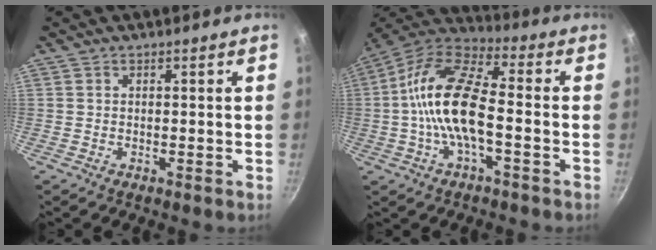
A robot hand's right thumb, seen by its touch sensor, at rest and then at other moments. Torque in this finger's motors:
{"motor_torque": [1.35, 1.86, 2.09, -0.66, 0.68]}